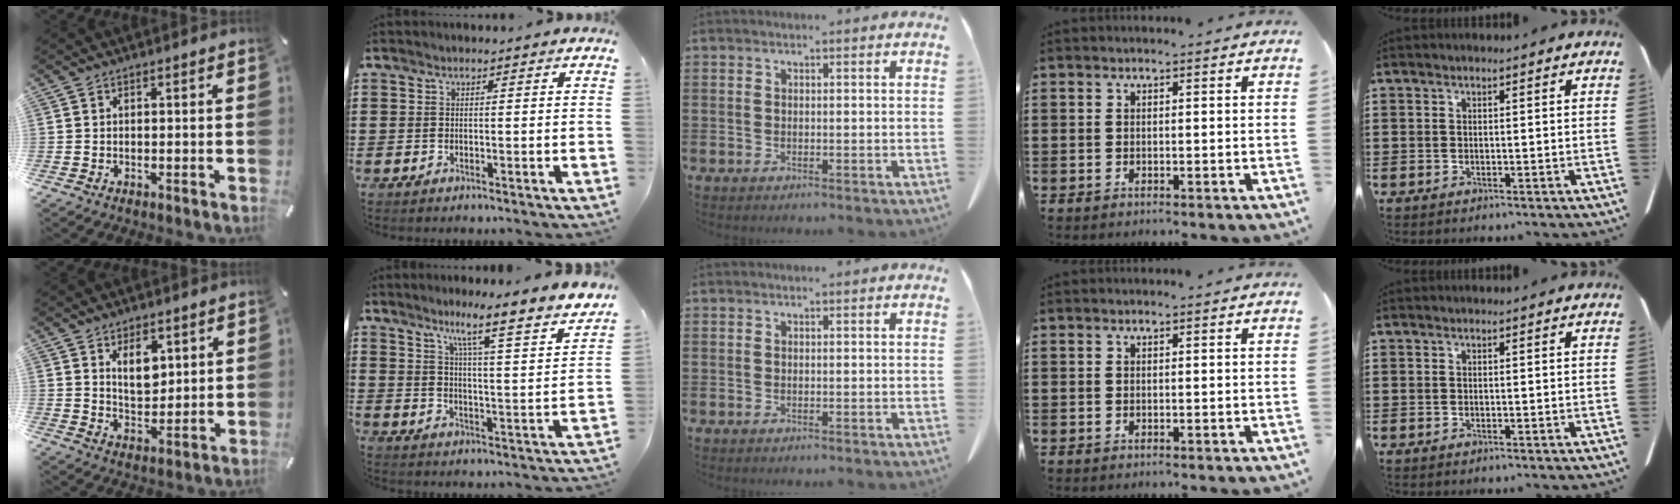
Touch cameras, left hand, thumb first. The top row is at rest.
{"thumb": {"total": 7.1, "force": [3.8, 4.4, 4.2], "torque": [-0.066, -0.010, 0.065]}, "index": {"total": 6.7, "force": [5.4, -1.4, 3.7], "torque": [-0.070, -0.058, 0.075]}}